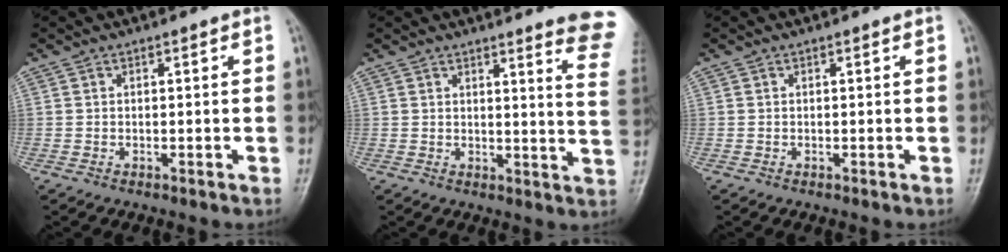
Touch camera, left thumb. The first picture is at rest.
{"total": 11.6, "force": [10.2, 0.0, 5.5], "torque": [-0.040, -0.100, 0.092]}
{"total": 0.0}